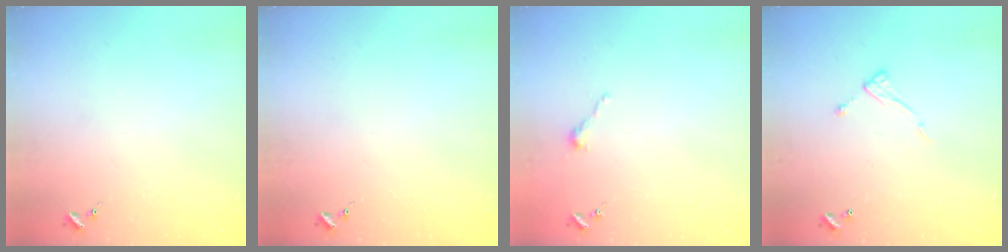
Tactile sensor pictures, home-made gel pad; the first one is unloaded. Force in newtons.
{"total": 0.0}
{"total": 2.5, "press": 2.5, "slide": 0.2}
{"total": 7.0, "press": 7.0, "slide": 0.4}